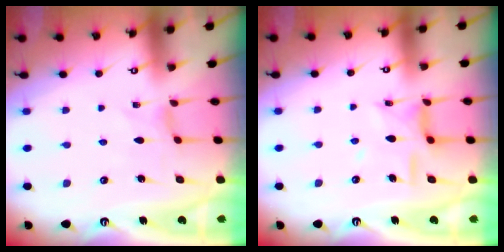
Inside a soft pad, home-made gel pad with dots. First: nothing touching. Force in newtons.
{"total": 10.0, "press": 10.0, "slide": 0.8}